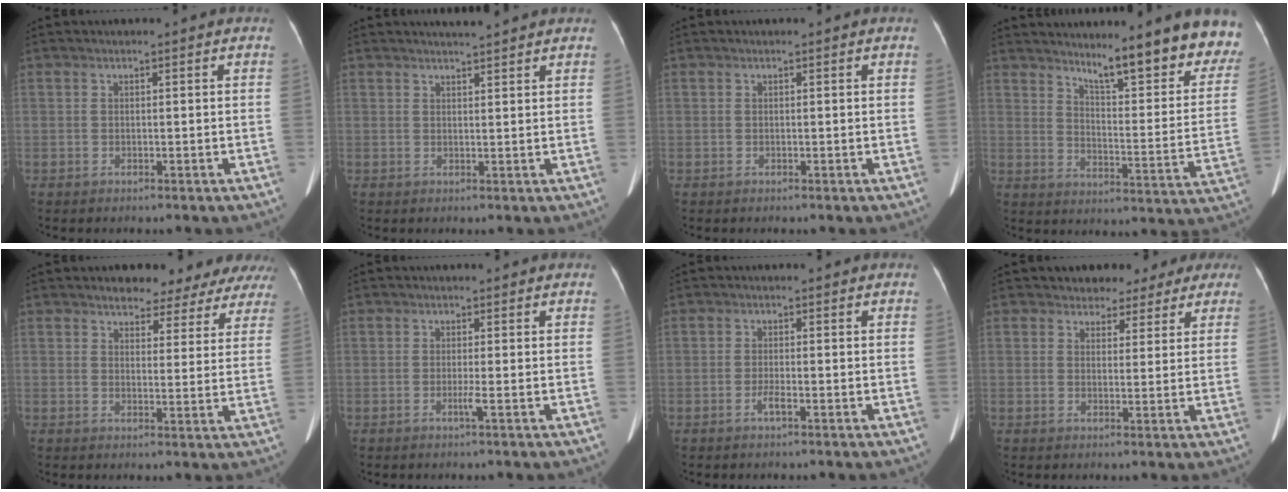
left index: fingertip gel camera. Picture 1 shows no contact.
{"total": 3.9, "force": [3.6, 0.2, 1.5], "torque": [-0.023, -0.002, 0.045]}
{"total": 0.0}
{"total": 17.8, "force": [15.2, 2.0, 9.0], "torque": [-0.100, -0.083, 0.189]}
{"total": 14.5, "force": [13.0, 4.5, 4.6], "torque": [-0.026, -0.016, 0.128]}
{"total": 1.3, "force": [-0.8, -0.3, 0.9], "torque": [-0.019, -0.018, -0.018]}
{"total": 1.5, "force": [-1.3, 0.1, 0.8], "torque": [-0.017, -0.018, -0.025]}
{"total": 7.3, "force": [5.6, 4.5, 1.6], "torque": [0.003, -0.002, 0.053]}